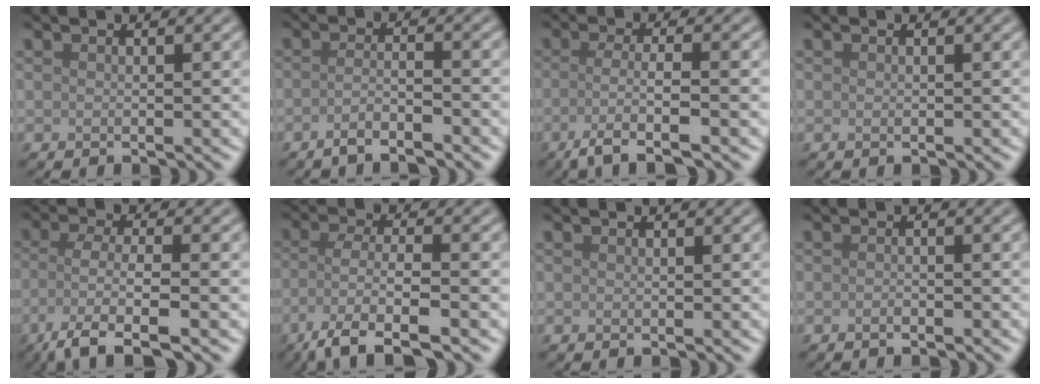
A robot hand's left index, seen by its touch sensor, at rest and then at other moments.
{"total": 2.5, "force": [-1.6, 0.6, 1.9], "torque": [-0.031, 0.004, -0.038]}
{"total": 4.6, "force": [-2.1, 0.9, 4.1], "torque": [-0.065, -0.001, -0.048]}
{"total": 0.0}
{"total": 5.8, "force": [-3.4, 1.4, 4.5], "torque": [-0.087, -0.005, -0.070]}
{"total": 6.4, "force": [-4.0, 1.5, 4.7], "torque": [-0.089, -0.006, -0.080]}
{"total": 0.0}
{"total": 0.8, "force": [-0.5, 0.2, 0.5], "torque": [-0.009, 0.000, -0.009]}